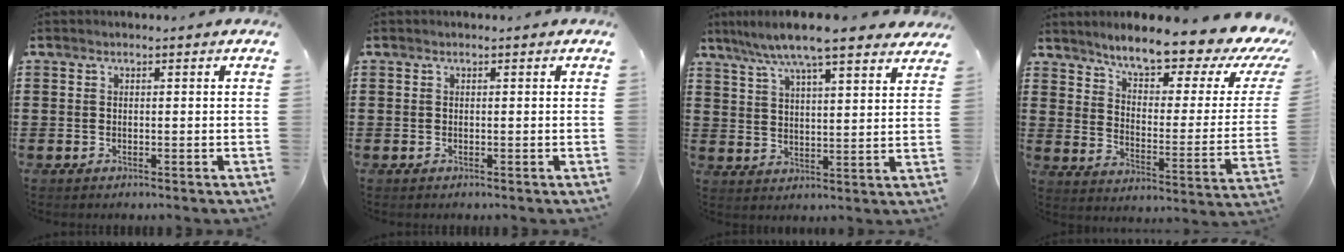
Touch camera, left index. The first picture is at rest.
{"total": 0.0}
{"total": 8.2, "force": [6.9, 0.5, 4.4], "torque": [-0.108, -0.021, 0.121]}
{"total": 10.0, "force": [8.8, 1.5, 4.5], "torque": [-0.092, -0.071, 0.144]}